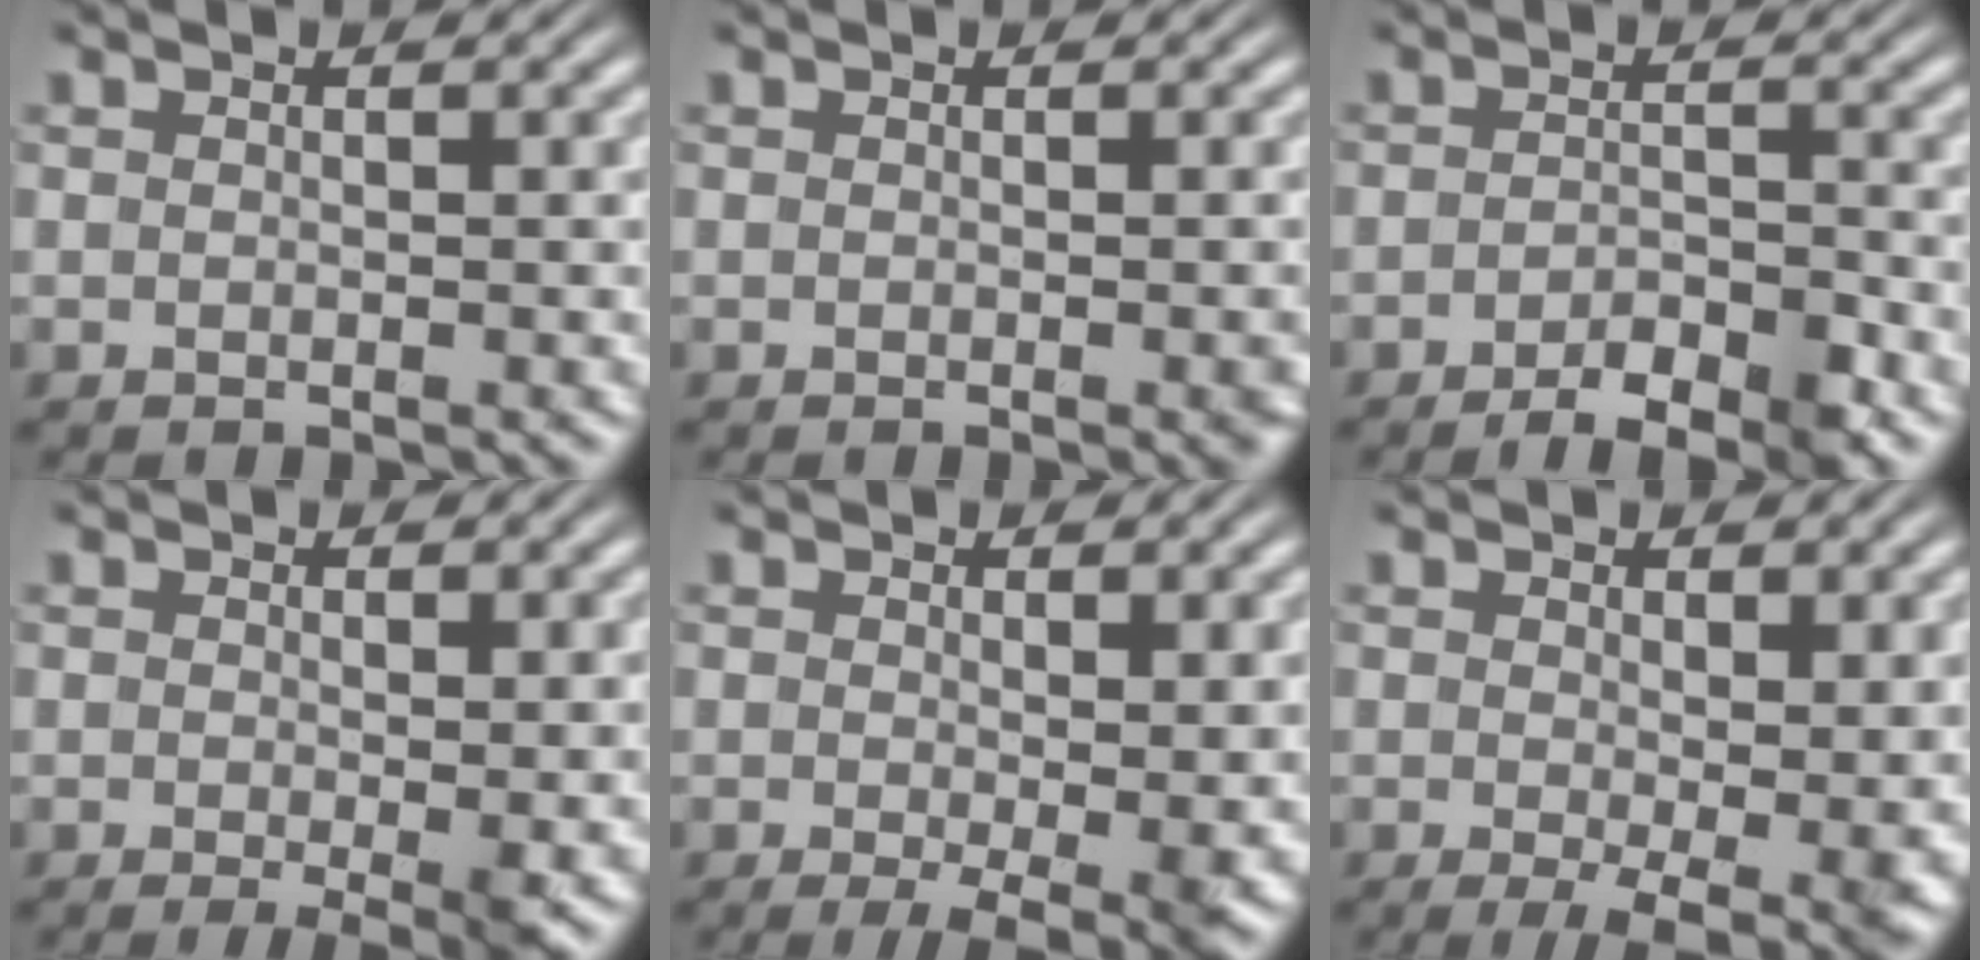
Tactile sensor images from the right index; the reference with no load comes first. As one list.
[{"total": 0.8, "force": [-0.3, 0.1, 0.8], "torque": [-0.007, 0.001, -0.005]}, {"total": 4.3, "force": [-3.5, 1.2, 2.2], "torque": [-0.025, -0.003, -0.061]}, {"total": 2.8, "force": [-1.2, 0.6, 2.5], "torque": [-0.030, -0.015, -0.013]}, {"total": 3.9, "force": [-1.8, 1.1, 3.2], "torque": [-0.038, -0.023, -0.020]}, {"total": 4.9, "force": [-2.4, 1.6, 4.0], "torque": [-0.051, -0.034, -0.023]}]